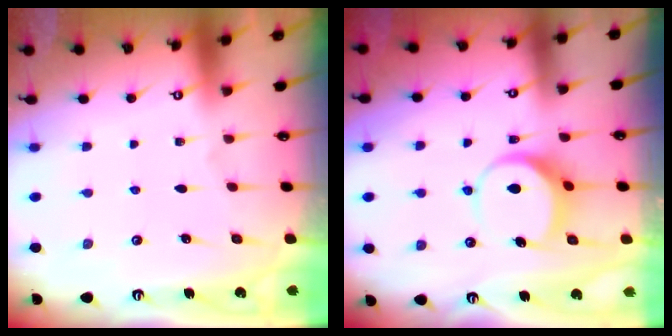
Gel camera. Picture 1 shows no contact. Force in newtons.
{"total": 7.4, "press": 7.3, "slide": 0.8}